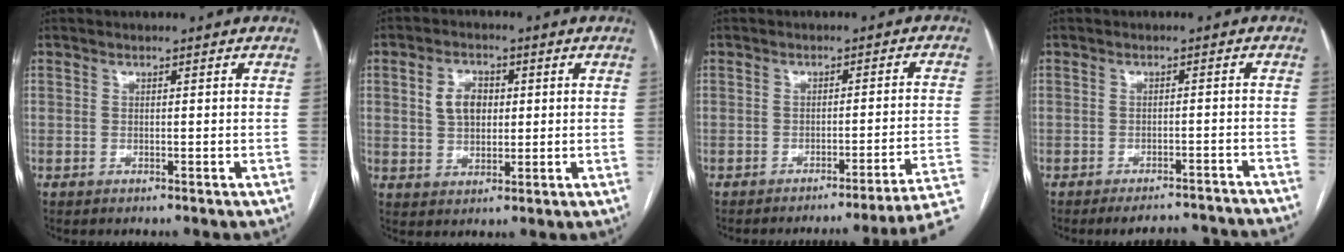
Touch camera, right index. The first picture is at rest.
{"total": 5.5, "force": [1.2, 3.7, 3.8], "torque": [-0.075, 0.011, 0.027]}
{"total": 11.9, "force": [-9.8, -3.0, 6.0], "torque": [-0.026, -0.001, -0.110]}
{"total": 11.5, "force": [-11.2, 0.4, 2.5], "torque": [-0.016, 0.002, -0.124]}